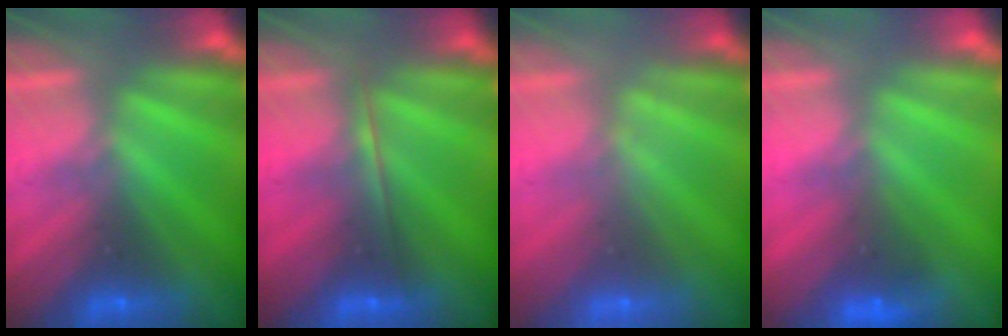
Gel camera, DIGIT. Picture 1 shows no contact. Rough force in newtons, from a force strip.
{"total": 1.8}
{"total": 1.9}
{"total": 4.5}